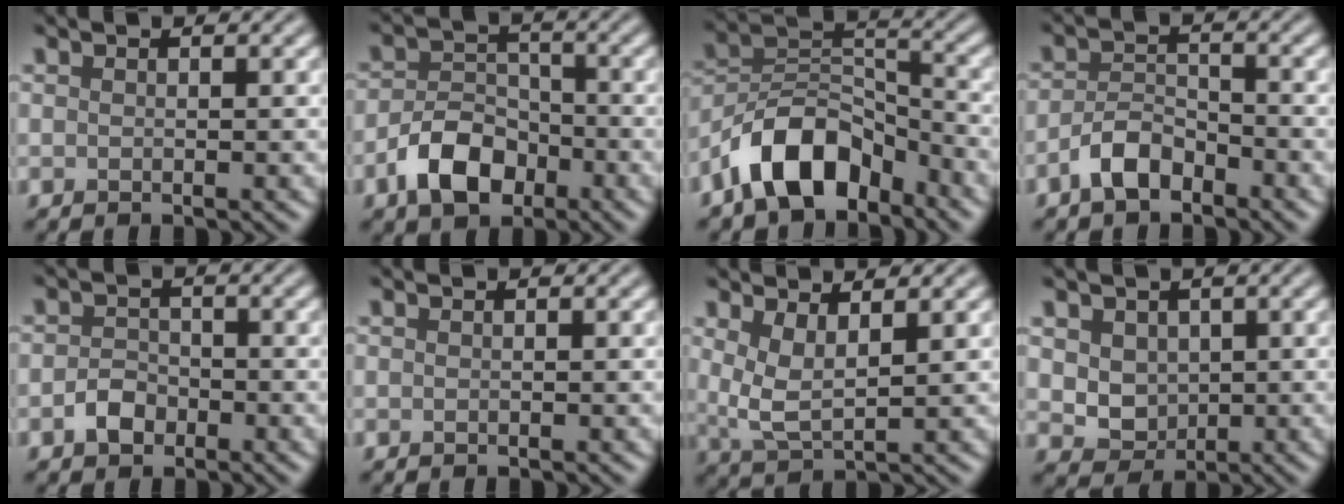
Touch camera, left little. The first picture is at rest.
{"total": 5.2, "force": [-2.8, 3.3, 2.9], "torque": [-0.051, 0.002, -0.055]}
{"total": 8.3, "force": [-5.5, 4.3, 4.5], "torque": [-0.068, 0.008, -0.112]}
{"total": 3.2, "force": [-2.2, 1.5, 1.8], "torque": [-0.034, 0.009, -0.047]}
{"total": 2.1, "force": [-1.1, 1.5, 0.9], "torque": [-0.015, 0.004, -0.026]}
{"total": 0.0}
{"total": 3.4, "force": [1.6, 1.2, 2.8], "torque": [-0.062, -0.009, 0.034]}
{"total": 3.6, "force": [1.1, 2.9, 1.9], "torque": [-0.043, 0.000, 0.028]}